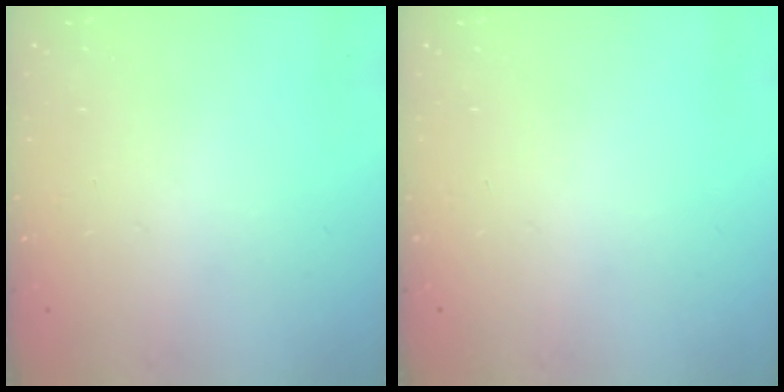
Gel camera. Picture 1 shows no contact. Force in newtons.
{"total": 0.0}